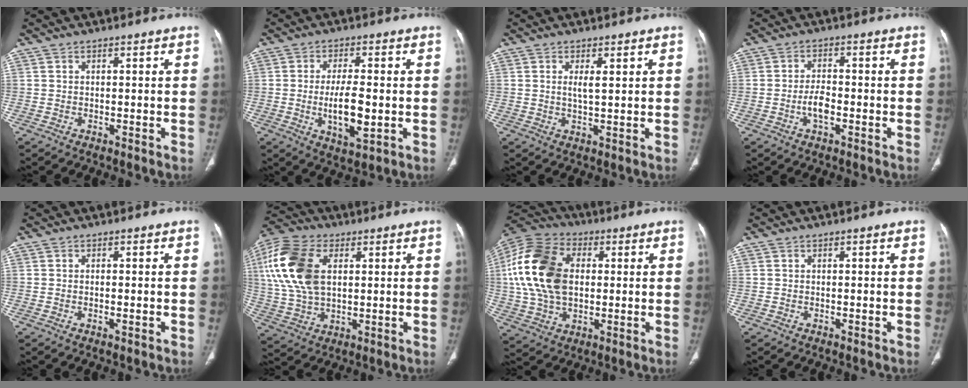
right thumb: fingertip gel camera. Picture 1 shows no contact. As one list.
[{"total": 8.7, "force": [-1.2, 3.2, 8.0], "torque": [-0.140, -0.010, -0.018]}, {"total": 2.4, "force": [0.9, 0.6, 2.2], "torque": [-0.040, -0.007, 0.017]}, {"total": 4.0, "force": [-1.3, 1.8, 3.2], "torque": [-0.057, 0.010, -0.026]}, {"total": 0.7, "force": [-0.2, 0.1, 0.7], "torque": [-0.015, -0.001, -0.004]}, {"total": 19.0, "force": [4.7, 11.7, 14.1], "torque": [-0.310, 0.003, 0.086]}, {"total": 20.0, "force": [2.2, 13.3, 14.8], "torque": [-0.295, 0.012, 0.039]}, {"total": 0.0}]